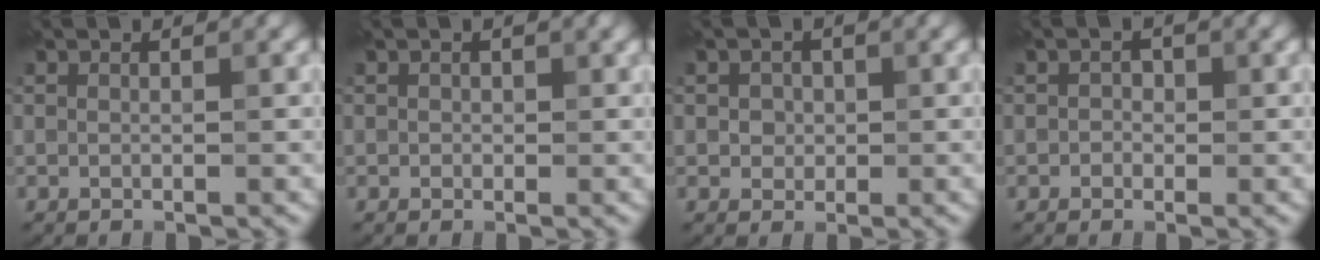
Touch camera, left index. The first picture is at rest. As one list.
[{"total": 0.7, "force": [0.1, 0.7, 0.0], "torque": [0.006, 0.002, -0.001]}, {"total": 1.4, "force": [0.4, 1.3, 0.2], "torque": [0.002, 0.008, -0.002]}, {"total": 1.1, "force": [-0.2, 1.0, 0.2], "torque": [0.014, 0.007, -0.011]}]